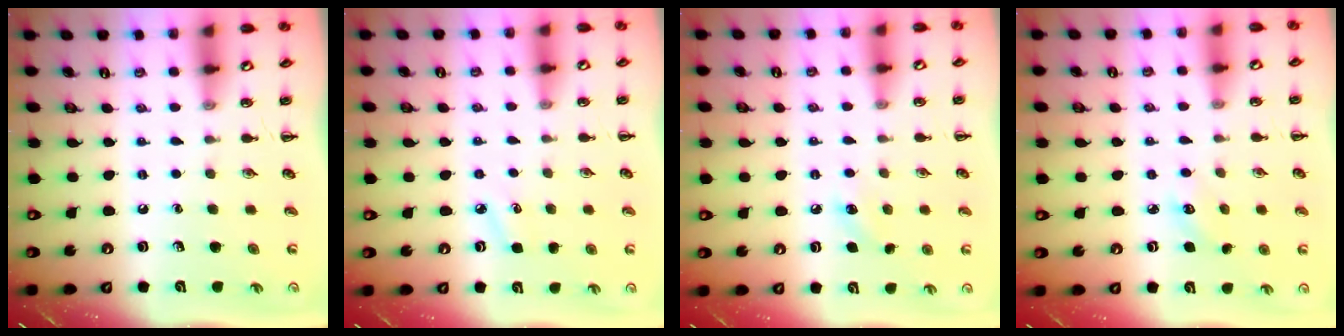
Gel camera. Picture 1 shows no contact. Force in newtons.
{"total": 4.4, "press": 4.2, "slide": 1.3}
{"total": 6.8, "press": 6.5, "slide": 2.1}
{"total": 3.2, "press": 3.1, "slide": 0.8}